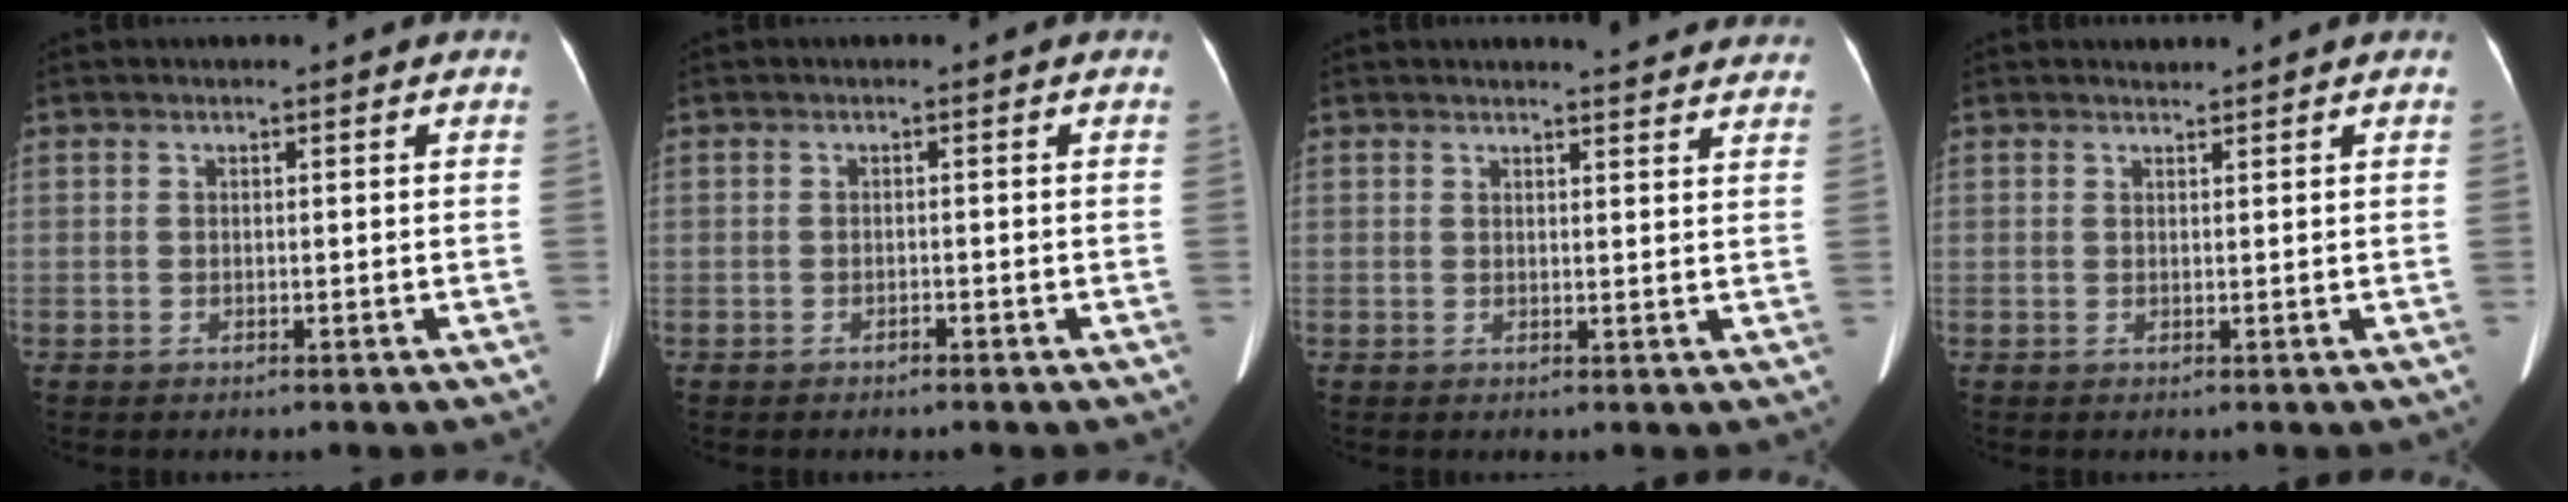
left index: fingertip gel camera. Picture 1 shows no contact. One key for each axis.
{"total": 0.6, "fx": -0.6, "fy": 0.1, "fz": 0.2, "tx": -0.007, "ty": -0.005, "tz": -0.010}
{"total": 7.7, "fx": 7.4, "fy": 0.7, "fz": 2.0, "tx": -0.017, "ty": -0.010, "tz": 0.065}
{"total": 0.7, "fx": 0.6, "fy": -0.2, "fz": -0.2, "tx": -0.008, "ty": -0.001, "tz": 0.013}